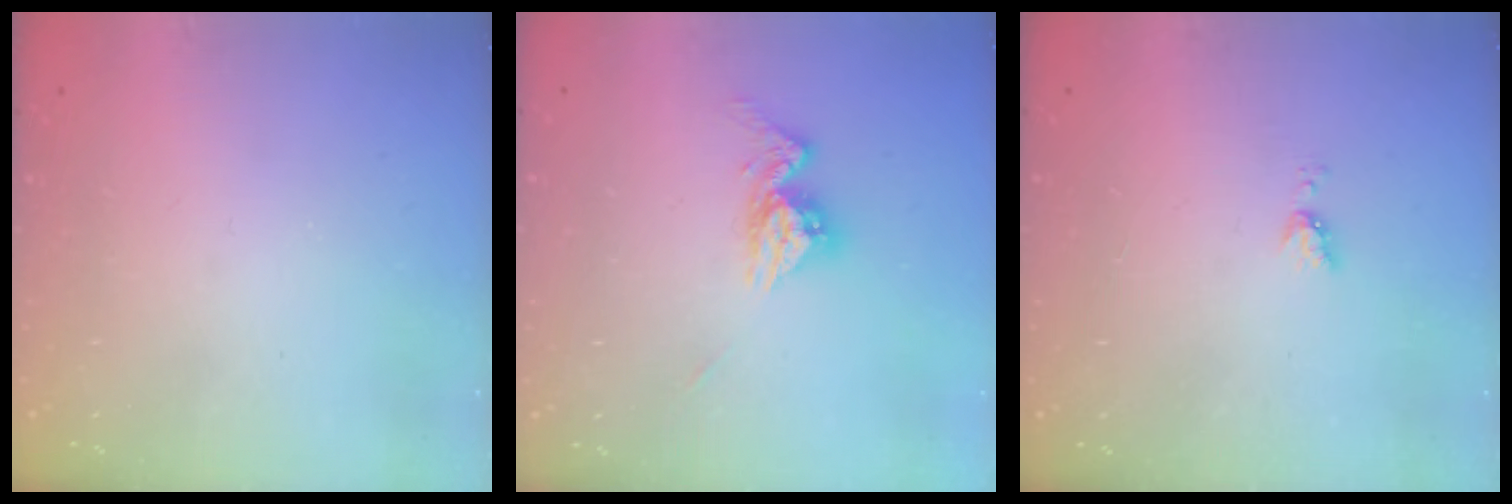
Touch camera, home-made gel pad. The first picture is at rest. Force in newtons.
{"total": 9.4, "press": 9.4, "slide": 0.8}
{"total": 4.0, "press": 4.0, "slide": 0.5}